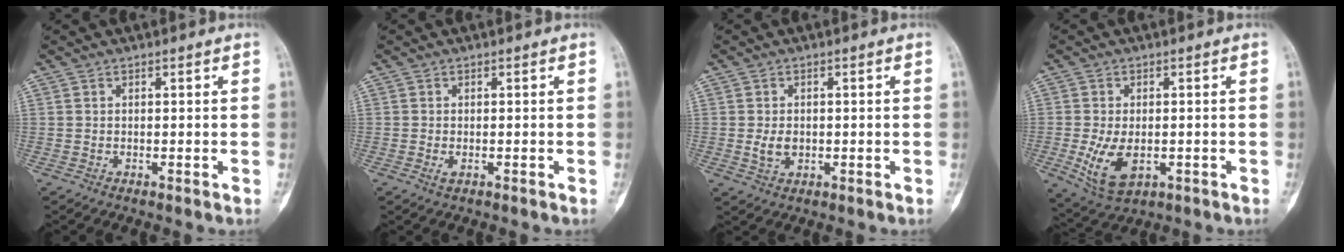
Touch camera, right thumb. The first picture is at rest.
{"total": 1.1, "force": [-0.5, 0.5, 0.9], "torque": [-0.022, -0.003, -0.009]}
{"total": 3.1, "force": [-0.3, 2.2, 2.2], "torque": [-0.035, -0.001, -0.001]}
{"total": 7.6, "force": [-1.8, 4.3, 5.9], "torque": [-0.111, -0.010, -0.022]}